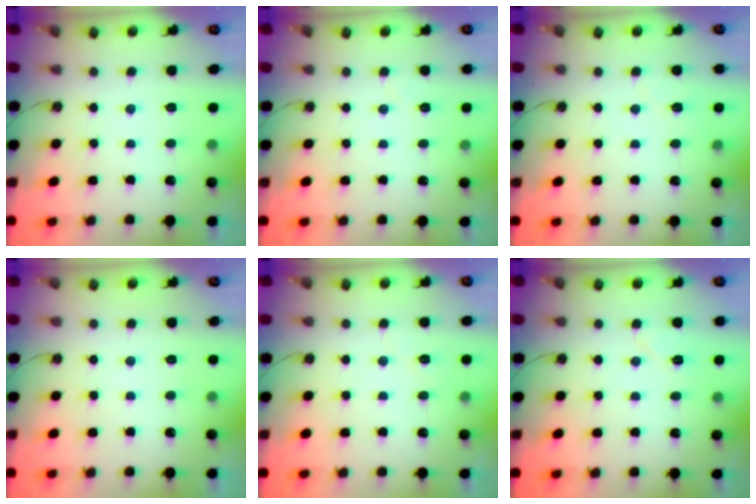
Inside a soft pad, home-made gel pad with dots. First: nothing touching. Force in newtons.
{"total": 2.9, "press": 2.7, "slide": 1.1}
{"total": 5.2, "press": 4.6, "slide": 2.4}
{"total": 0.0}
{"total": 3.6, "press": 3.1, "slide": 1.9}
{"total": 6.0, "press": 5.9, "slide": 1.2}